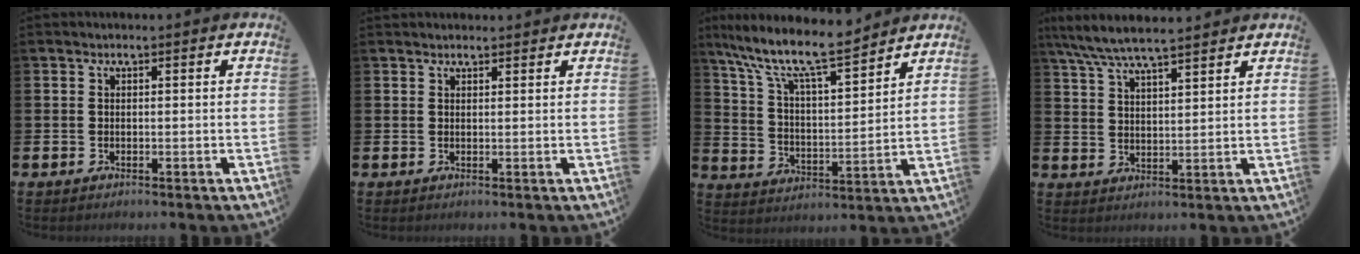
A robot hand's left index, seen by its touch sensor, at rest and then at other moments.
{"total": 1.2, "force": [1.2, 0.3, 0.1], "torque": [0.005, 0.000, 0.020]}
{"total": 10.3, "force": [9.2, 1.8, 4.4], "torque": [-0.121, -0.060, 0.157]}
{"total": 6.9, "force": [6.3, 0.9, 2.7], "torque": [-0.077, -0.022, 0.114]}